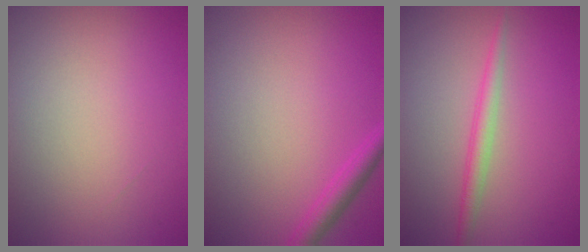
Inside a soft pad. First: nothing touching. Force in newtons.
{"total": 2.0, "press": 2.0, "slide": 0.2}
{"total": 1.8, "press": 1.8, "slide": 0.1}